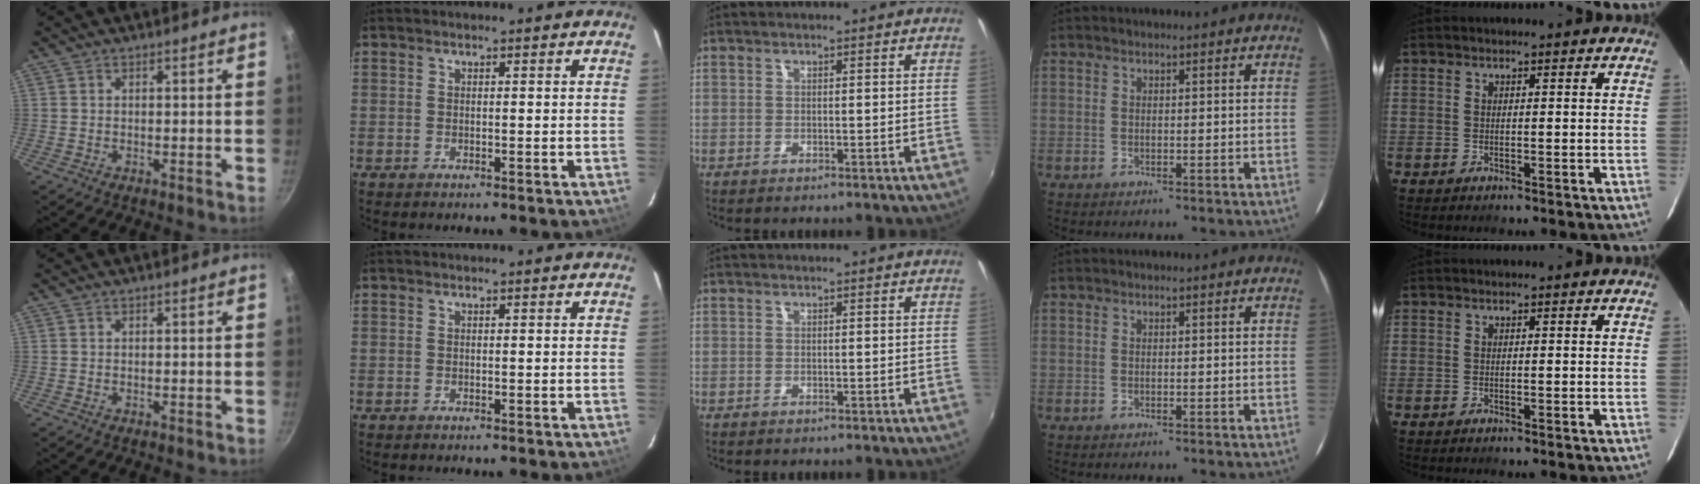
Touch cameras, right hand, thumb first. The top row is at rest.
{}